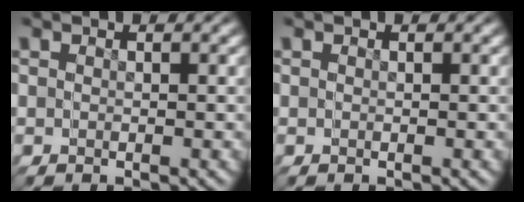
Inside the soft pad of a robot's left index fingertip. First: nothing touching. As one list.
[{"total": 0.0}]